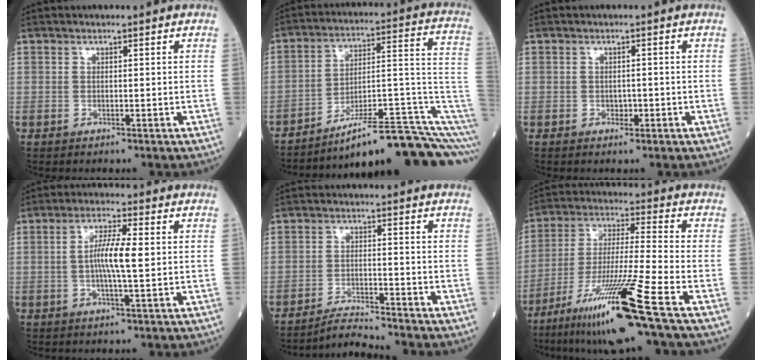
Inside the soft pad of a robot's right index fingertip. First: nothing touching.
{"total": 17.8, "force": [-11.5, 1.4, 13.6], "torque": [-0.121, 0.062, -0.167]}
{"total": 1.2, "force": [-0.6, 0.8, 0.7], "torque": [-0.008, 0.003, -0.006]}
{"total": 6.4, "force": [0.3, 0.5, 6.4], "torque": [-0.121, 0.004, 0.001]}
{"total": 4.3, "force": [-4.0, -1.5, 0.1], "torque": [-0.008, -0.016, -0.071]}
{"total": 16.9, "force": [-10.1, -1.9, 13.4], "torque": [-0.272, -0.045, -0.183]}